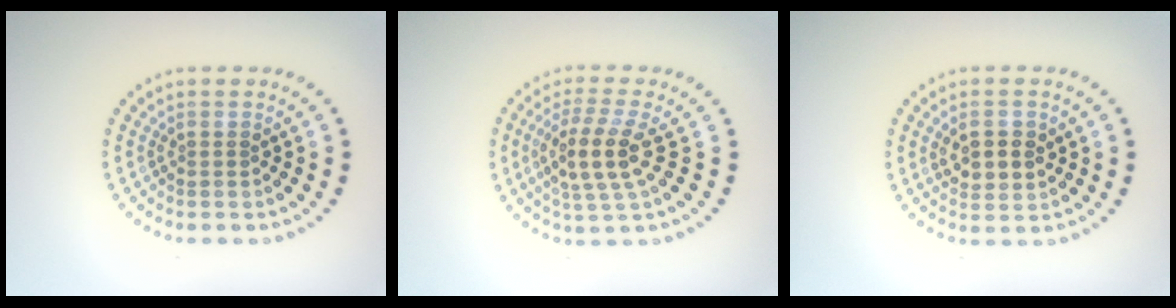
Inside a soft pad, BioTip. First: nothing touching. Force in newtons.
{"total": 4.0, "press": 3.6, "slide": 1.9}
{"total": 3.0, "press": 3.0, "slide": 0.6}